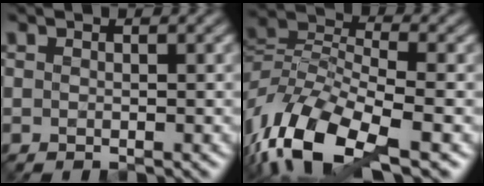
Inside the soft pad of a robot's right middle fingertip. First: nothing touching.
{"total": 9.8, "force": [-4.9, 4.5, 7.3], "torque": [-0.140, 0.000, -0.103]}